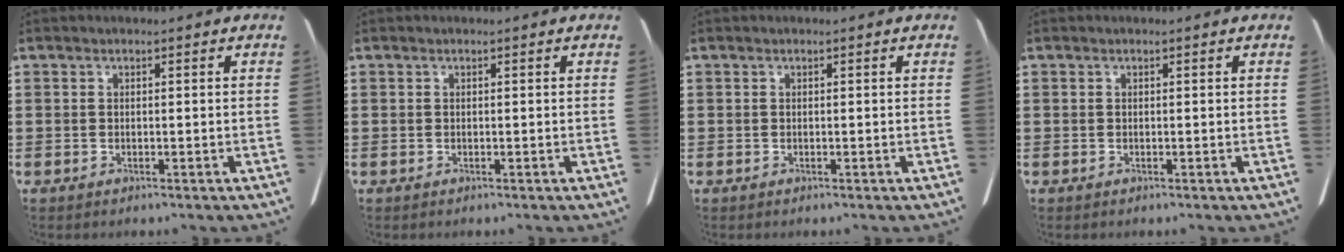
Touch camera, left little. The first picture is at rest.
{"total": 0.0}
{"total": 0.0}
{"total": 0.0}